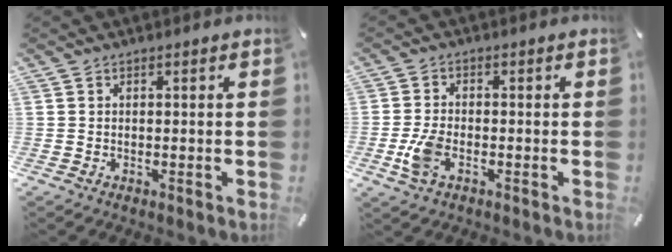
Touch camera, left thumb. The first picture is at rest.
{"total": 6.1, "force": [-1.9, 3.5, 4.6], "torque": [-0.106, 0.002, -0.038]}